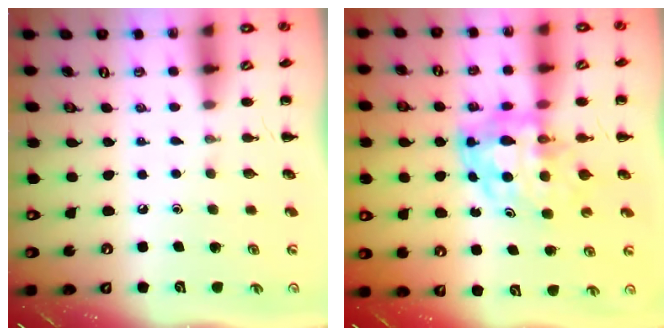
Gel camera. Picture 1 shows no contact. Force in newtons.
{"total": 7.0, "press": 6.7, "slide": 2.0}